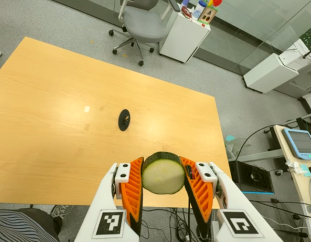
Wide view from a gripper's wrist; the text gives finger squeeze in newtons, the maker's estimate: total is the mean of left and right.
{"total": 12.4, "left": 11.0, "right": 13.7}